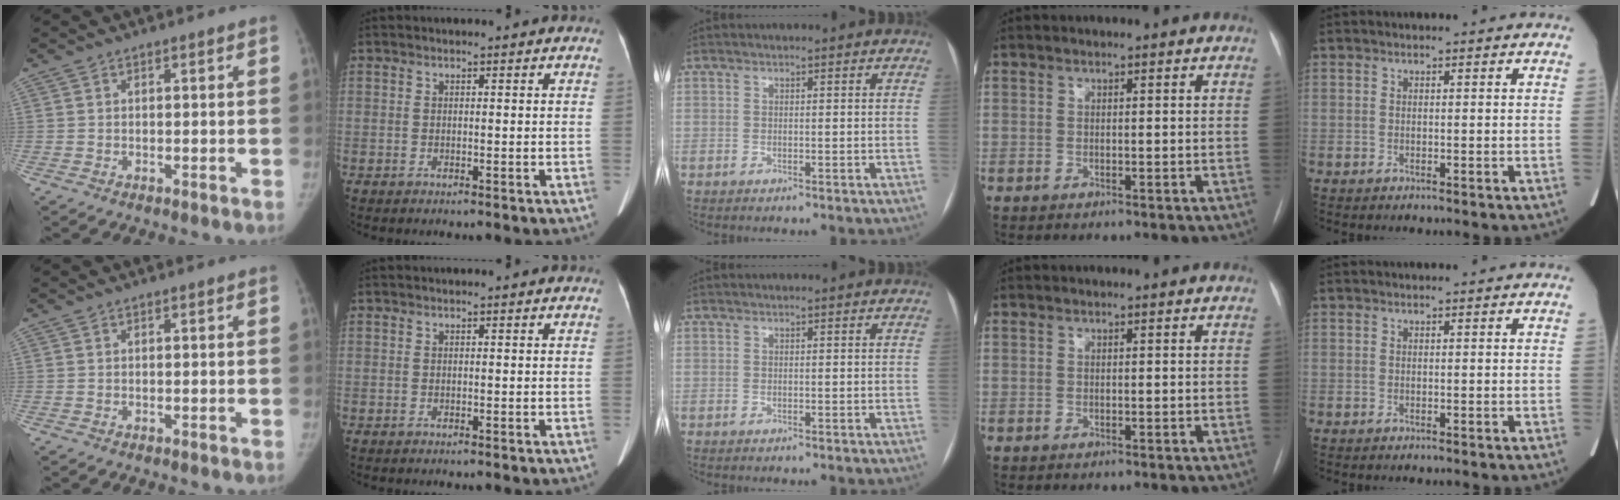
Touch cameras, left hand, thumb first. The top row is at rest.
{}